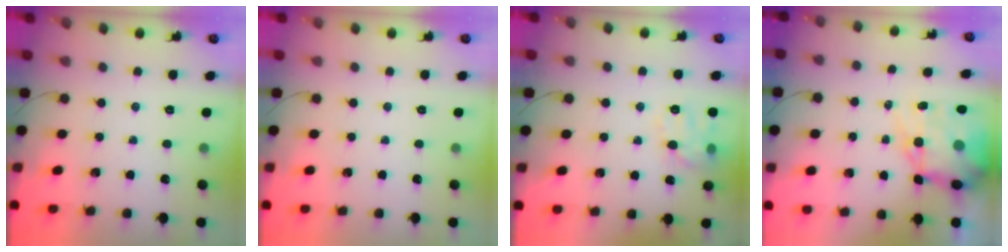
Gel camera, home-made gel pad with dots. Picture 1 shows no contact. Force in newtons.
{"total": 0.0}
{"total": 11.0, "press": 11.0, "slide": 0.4}
{"total": 15.3, "press": 14.8, "slide": 3.8}